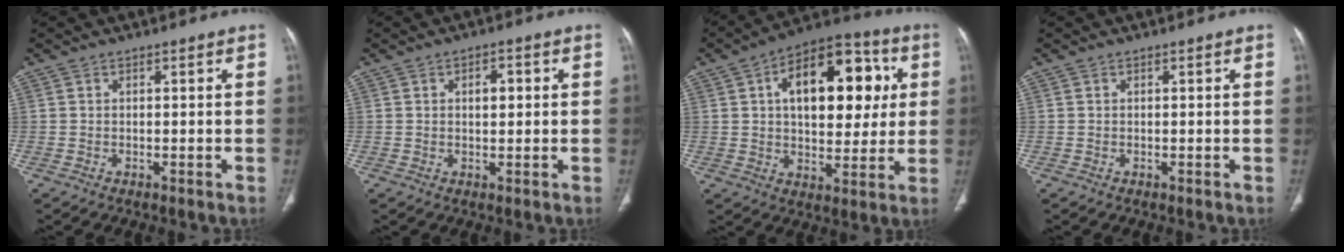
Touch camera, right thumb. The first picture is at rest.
{"total": 3.2, "force": [0.7, 1.8, 2.6], "torque": [-0.028, 0.003, 0.009]}
{"total": 20.9, "force": [4.8, 11.8, 16.6], "torque": [-0.195, 0.015, 0.066]}
{"total": 0.0}